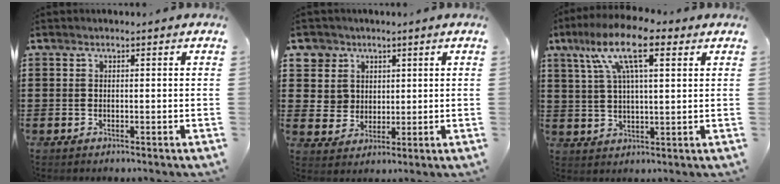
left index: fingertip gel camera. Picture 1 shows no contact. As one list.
[{"total": 5.6, "force": [2.1, 5.2, -0.1], "torque": [-0.024, 0.005, 0.039]}, {"total": 12.0, "force": [6.4, 3.7, 9.5], "torque": [-0.188, 0.002, 0.111]}]